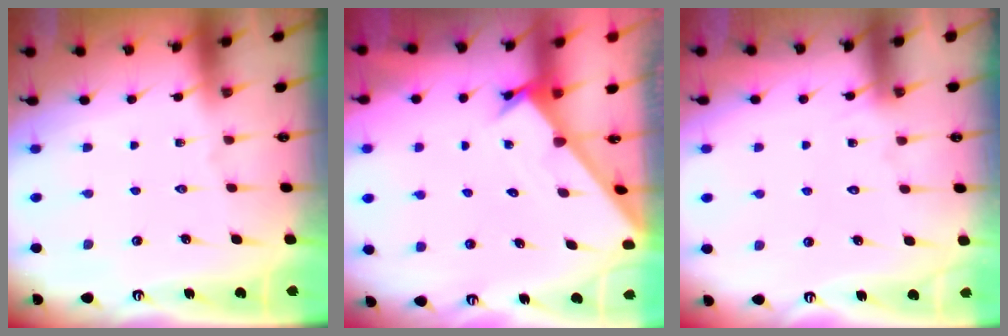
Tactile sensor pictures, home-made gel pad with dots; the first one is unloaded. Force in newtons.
{"total": 1.7, "press": 1.7, "slide": 0.1}
{"total": 5.3, "press": 5.3, "slide": 0.3}